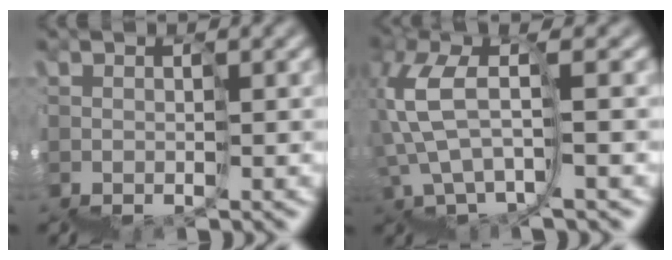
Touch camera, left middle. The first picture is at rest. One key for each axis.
{"total": 5.1, "fx": 2.9, "fy": 1.8, "fz": 3.8, "tx": -0.097, "ty": 0.034, "tz": 0.042}